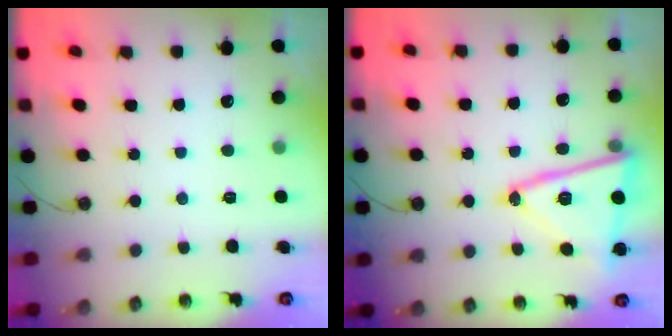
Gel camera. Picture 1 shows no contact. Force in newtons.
{"total": 16.3, "press": 16.2, "slide": 2.5}